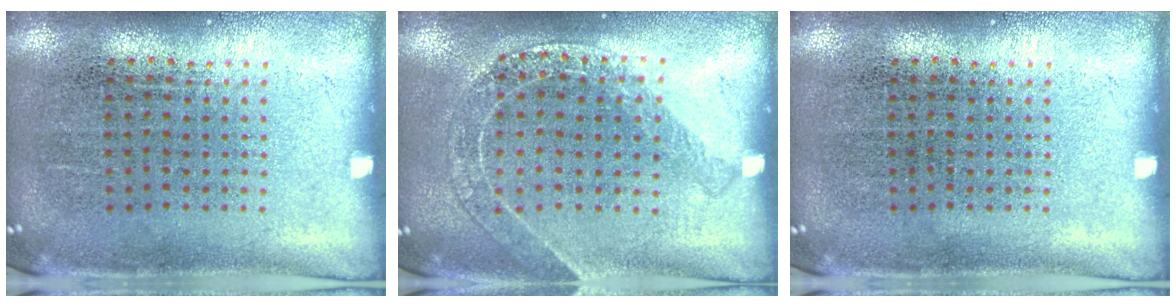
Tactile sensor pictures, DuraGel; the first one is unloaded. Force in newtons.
{"total": 1.4, "press": 1.4, "slide": 0.3}
{"total": 0.0}